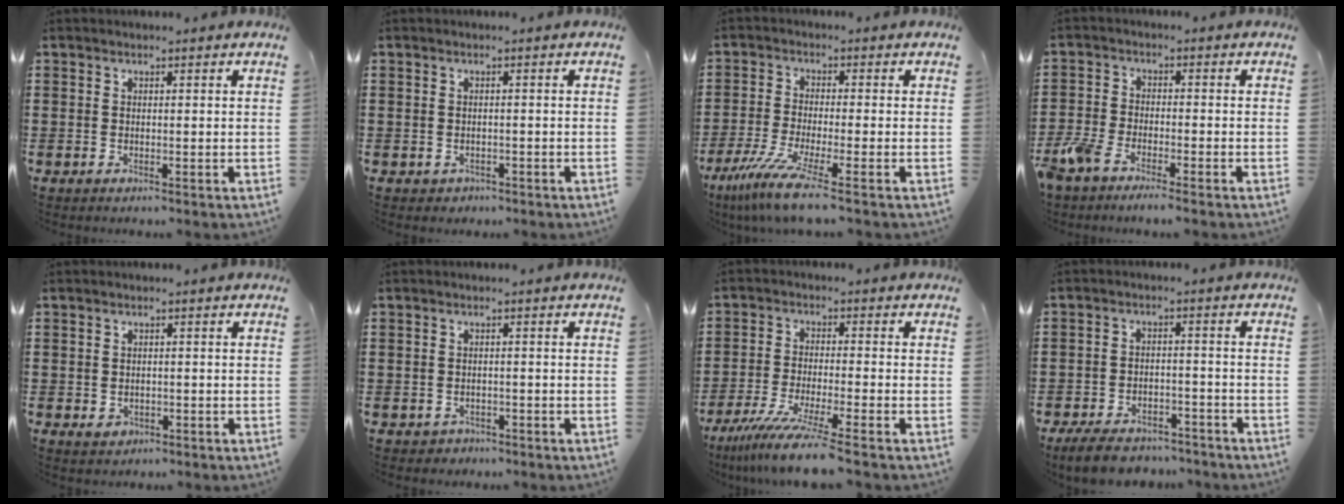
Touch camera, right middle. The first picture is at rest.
{"total": 0.5, "force": [-0.4, 0.4, 0.0], "torque": [-0.003, 0.001, -0.009]}
{"total": 7.1, "force": [-5.0, 0.1, 5.1], "torque": [-0.124, -0.028, -0.099]}
{"total": 4.1, "force": [-3.6, 0.8, 1.7], "torque": [-0.065, -0.011, -0.082]}
{"total": 1.1, "force": [-0.4, 0.8, 0.6], "torque": [-0.015, 0.001, -0.008]}
{"total": 0.9, "force": [-0.8, 0.4, -0.1], "torque": [-0.003, -0.001, -0.019]}
{"total": 7.8, "force": [-6.2, -0.5, 4.6], "torque": [-0.096, -0.020, -0.119]}
{"total": 5.6, "force": [-5.3, 1.1, 1.5], "torque": [-0.034, 0.005, -0.105]}